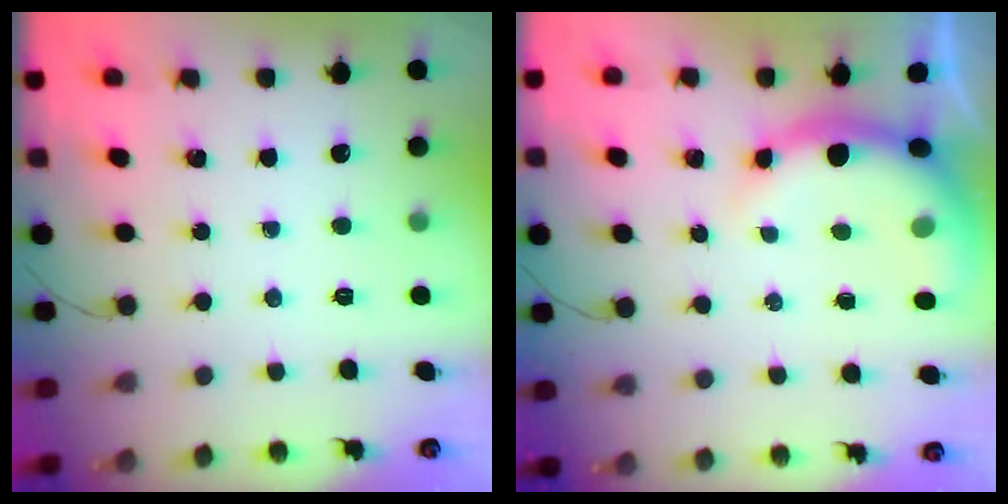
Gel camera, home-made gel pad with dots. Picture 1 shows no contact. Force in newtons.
{"total": 7.7, "press": 7.5, "slide": 1.6}